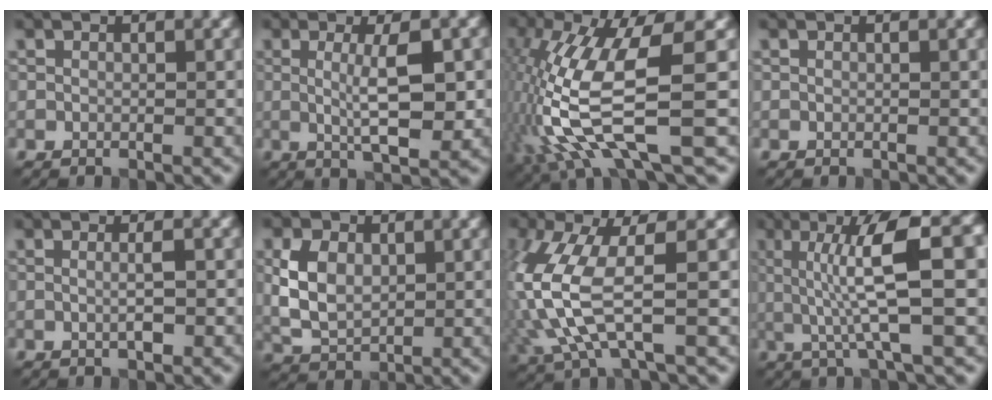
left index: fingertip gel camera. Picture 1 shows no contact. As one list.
[{"total": 5.5, "force": [0.5, 1.3, 5.4], "torque": [-0.088, -0.005, 0.010]}, {"total": 11.5, "force": [-1.3, 2.9, 11.0], "torque": [-0.235, -0.012, -0.019]}, {"total": 0.0}, {"total": 1.7, "force": [0.0, 0.2, 1.7], "torque": [-0.032, 0.001, -0.002]}, {"total": 4.7, "force": [0.6, 3.3, 3.3], "torque": [-0.071, 0.002, 0.012]}, {"total": 7.9, "force": [-0.2, 2.5, 7.5], "torque": [-0.195, -0.005, 0.001]}, {"total": 8.4, "force": [1.0, 1.6, 8.1], "torque": [-0.134, 0.005, 0.019]}]